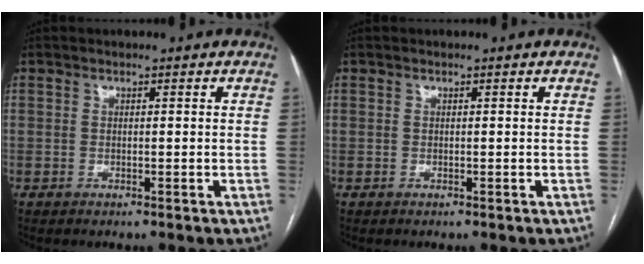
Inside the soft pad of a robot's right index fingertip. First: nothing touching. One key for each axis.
{"total": 0.0}